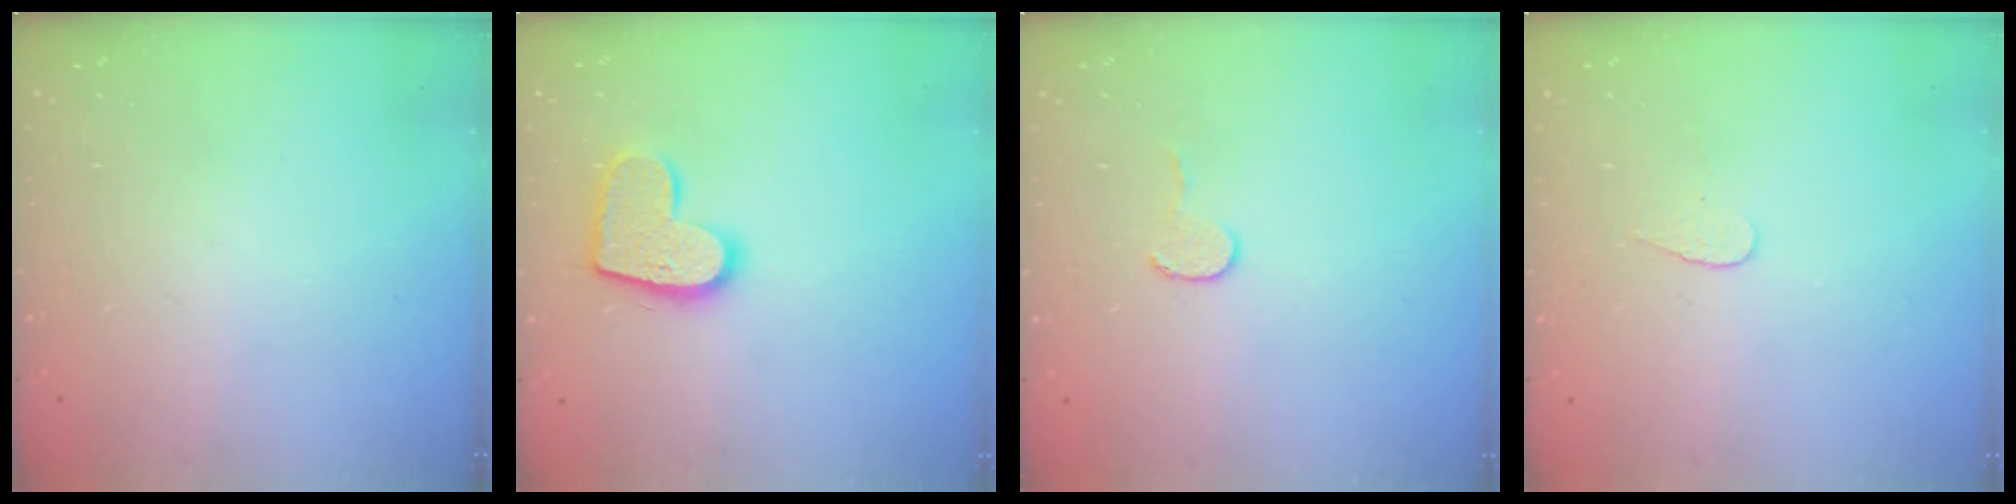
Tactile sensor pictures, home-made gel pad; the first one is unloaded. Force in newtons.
{"total": 13.5, "press": 13.5, "slide": 0.8}
{"total": 4.1, "press": 4.1, "slide": 0.4}
{"total": 3.7, "press": 3.7, "slide": 0.4}